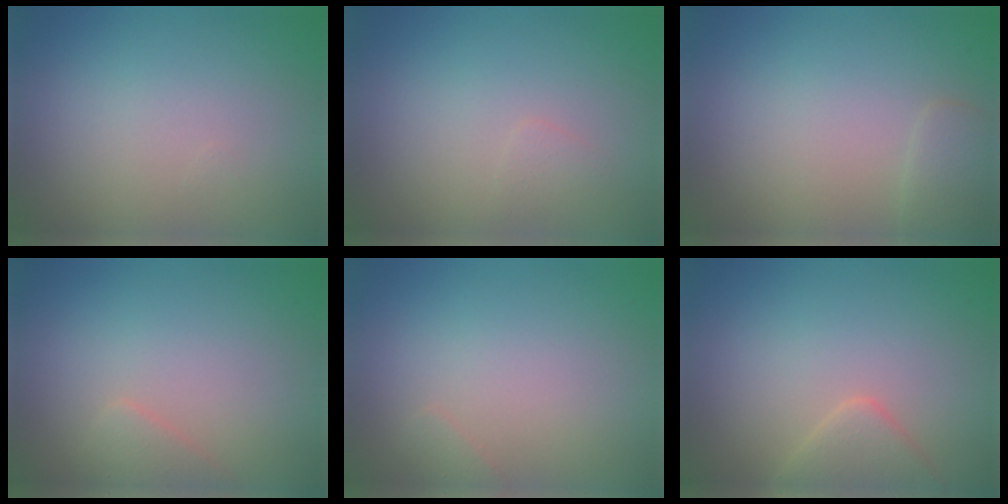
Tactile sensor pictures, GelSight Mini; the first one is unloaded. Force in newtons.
{"total": 0.8, "press": 0.8, "slide": 0.1}
{"total": 1.4, "press": 1.4, "slide": 0.1}
{"total": 1.3, "press": 1.3, "slide": 0.1}
{"total": 0.6, "press": 0.6, "slide": 0.1}
{"total": 2.8, "press": 2.8, "slide": 0.1}